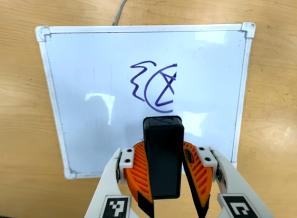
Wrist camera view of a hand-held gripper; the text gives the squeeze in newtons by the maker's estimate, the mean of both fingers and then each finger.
{"total": 10.5, "left": 10.9, "right": 10.1}